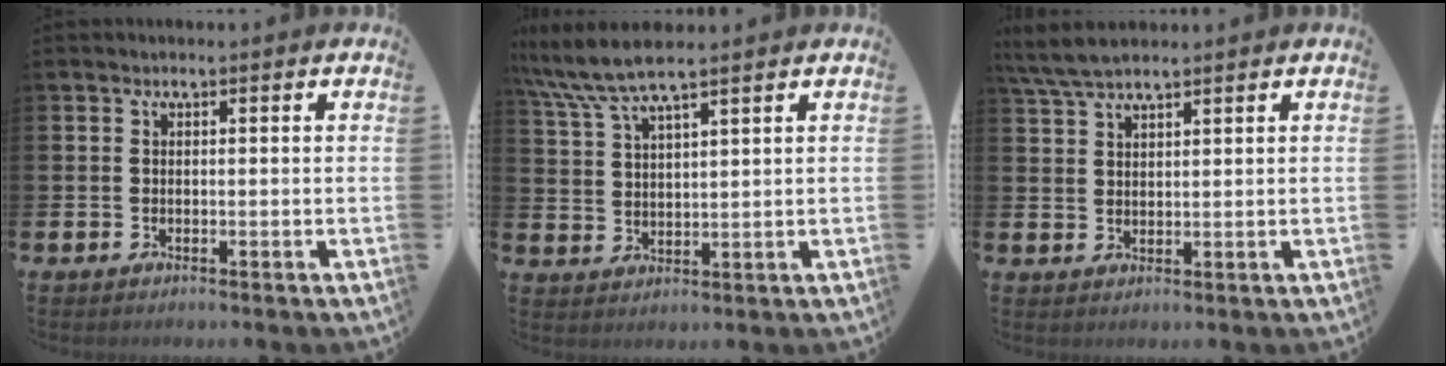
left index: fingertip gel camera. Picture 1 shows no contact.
{"total": 6.5, "force": [5.8, 0.8, 2.9], "torque": [-0.081, -0.016, 0.104]}
{"total": 4.8, "force": [4.2, 0.9, 2.1], "torque": [-0.057, -0.006, 0.079]}